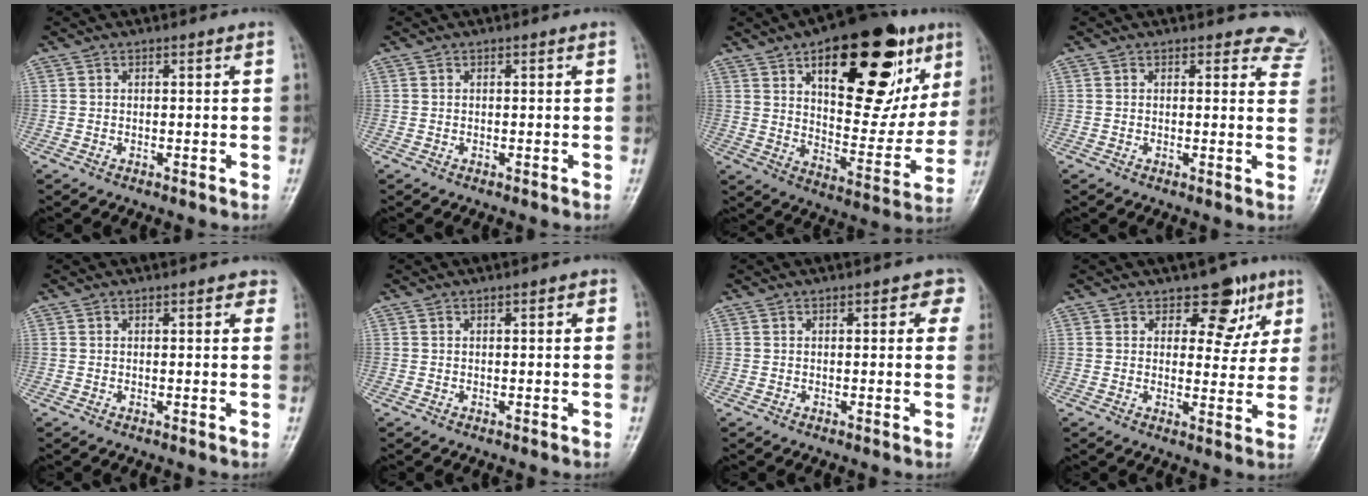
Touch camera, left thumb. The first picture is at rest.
{"total": 0.0}
{"total": 28.3, "force": [12.9, 12.6, 21.8], "torque": [-0.264, -0.025, 0.196]}
{"total": 6.0, "force": [5.5, 2.4, -0.6], "torque": [0.062, -0.029, 0.024]}
{"total": 2.0, "force": [1.1, 1.0, 1.4], "torque": [-0.002, 0.000, 0.007]}
{"total": 1.1, "force": [0.3, 0.4, 1.0], "torque": [-0.011, 0.003, 0.002]}
{"total": 3.6, "force": [1.4, 1.8, 2.7], "torque": [-0.001, 0.000, 0.005]}
{"total": 7.2, "force": [4.0, 4.8, 3.7], "torque": [0.000, -0.018, 0.052]}